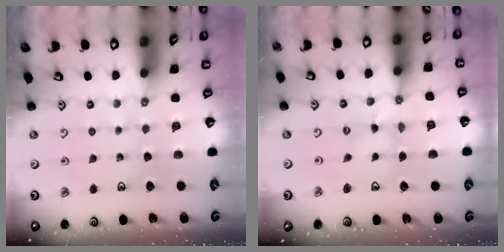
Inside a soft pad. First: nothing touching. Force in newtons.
{"total": 0.0}